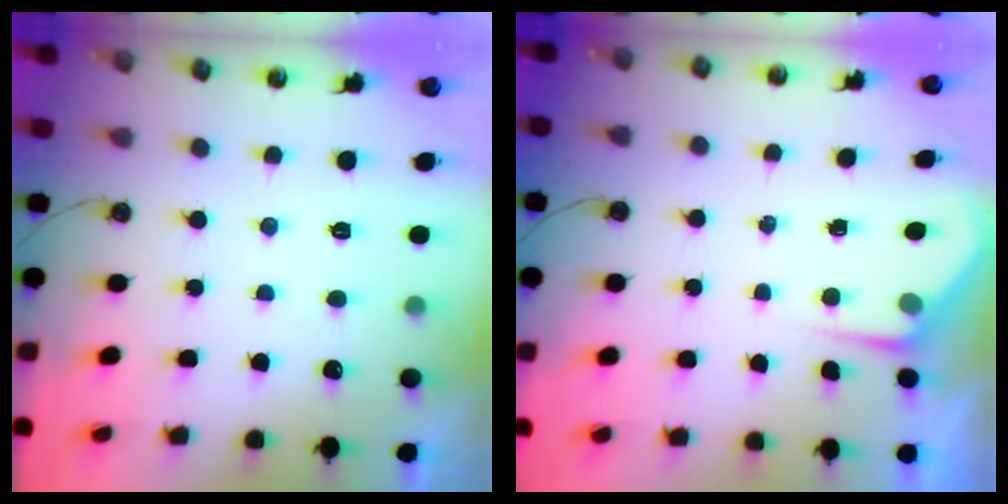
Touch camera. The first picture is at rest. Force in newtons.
{"total": 2.9, "press": 2.9, "slide": 0.5}